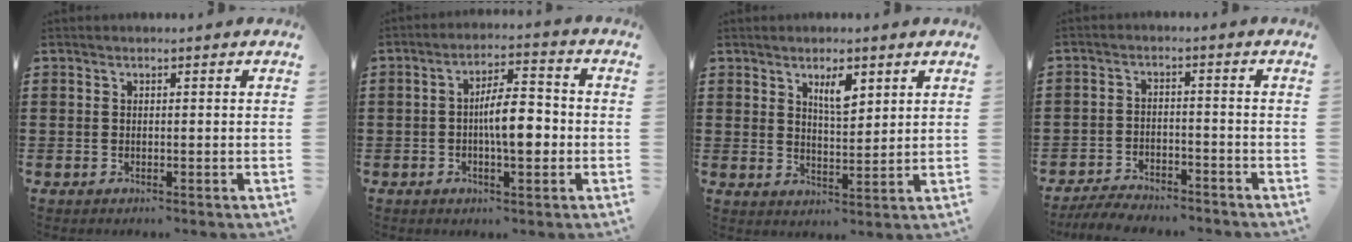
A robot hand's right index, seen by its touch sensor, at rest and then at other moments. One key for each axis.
{"total": 7.2, "fx": -1.0, "fy": 2.4, "fz": 6.7, "tx": -0.109, "ty": 0.006, "tz": -0.021}
{"total": 4.3, "fx": 2.6, "fy": 1.4, "fz": 3.2, "tx": -0.052, "ty": 0.000, "tz": 0.041}
{"total": 4.6, "fx": -4.5, "fy": 0.6, "fz": 0.7, "tx": -0.019, "ty": 0.003, "tz": -0.093}